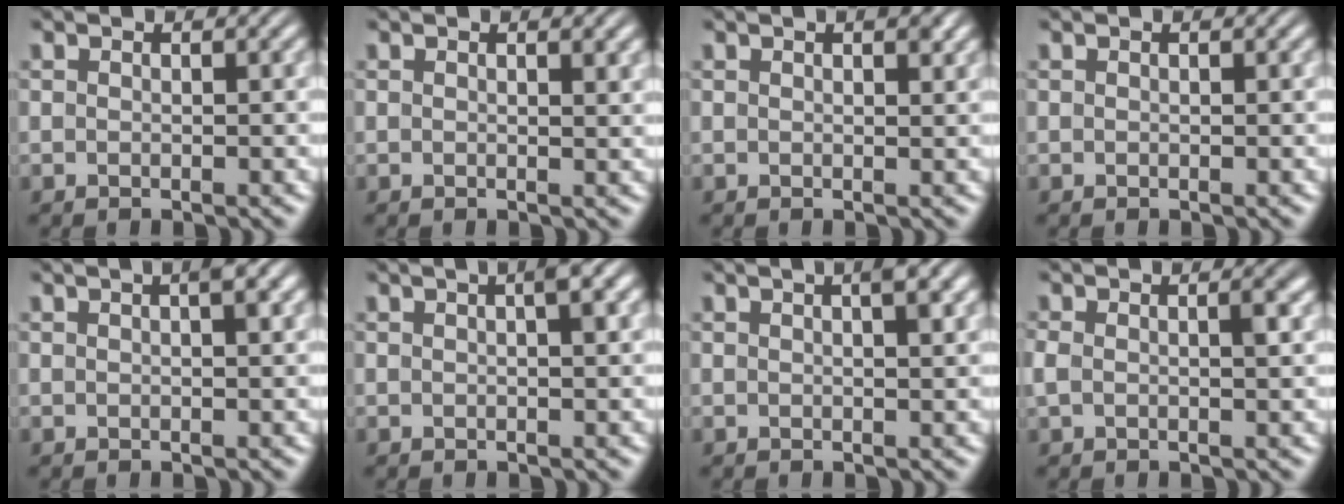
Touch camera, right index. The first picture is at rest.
{"total": 0.7, "force": [0.5, -0.2, 0.4], "torque": [-0.005, -0.002, 0.008]}
{"total": 1.0, "force": [0.7, 0.1, 0.7], "torque": [-0.004, -0.001, 0.010]}
{"total": 0.0}
{"total": 1.7, "force": [0.7, 0.0, 1.6], "torque": [-0.014, 0.012, 0.007]}
{"total": 2.3, "force": [0.8, 0.3, 2.1], "torque": [-0.020, 0.014, 0.007]}
{"total": 2.1, "force": [0.9, 0.0, 1.9], "torque": [-0.022, 0.008, 0.012]}
{"total": 1.8, "force": [0.0, 0.8, 1.6], "torque": [-0.037, -0.007, 0.004]}